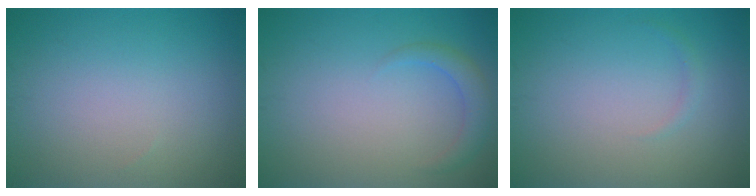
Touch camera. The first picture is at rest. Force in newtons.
{"total": 1.9, "press": 1.9, "slide": 0.1}
{"total": 0.6, "press": 0.6, "slide": 0.0}